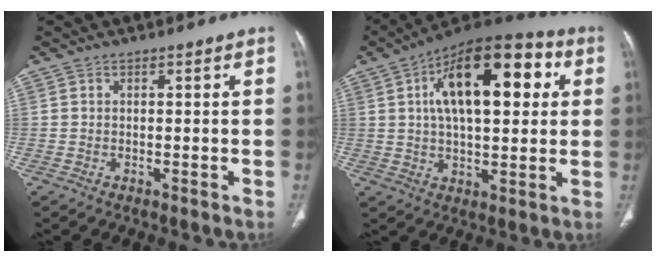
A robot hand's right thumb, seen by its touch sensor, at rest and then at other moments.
{"total": 21.0, "force": [5.4, 9.8, 17.8], "torque": [-0.245, 0.014, 0.074]}